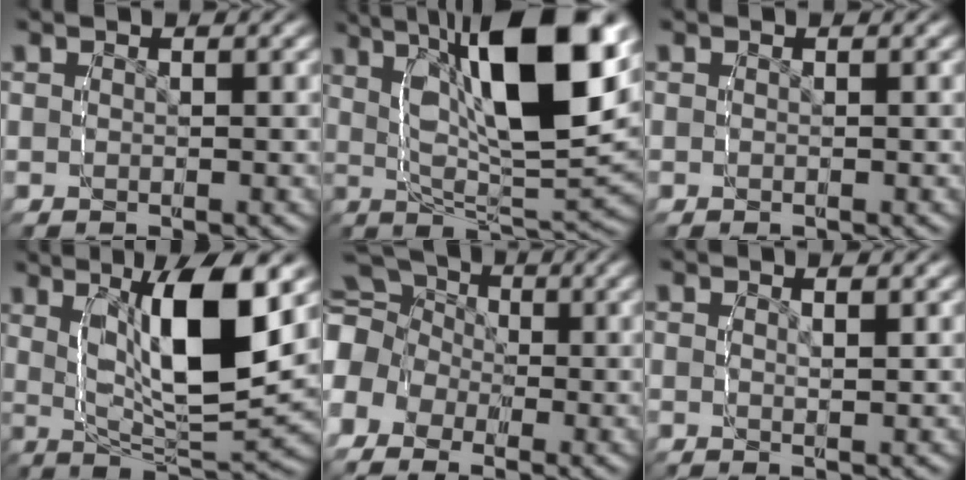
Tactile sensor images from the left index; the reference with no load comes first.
{"total": 13.0, "force": [3.6, 4.5, 11.7], "torque": [-0.184, 0.013, 0.049]}
{"total": 0.0}
{"total": 10.6, "force": [2.3, 4.0, 9.6], "torque": [-0.165, 0.004, 0.034]}
{"total": 10.7, "force": [1.3, 9.4, 5.1], "torque": [-0.109, 0.002, -0.004]}
{"total": 0.6, "force": [0.1, -0.3, 0.6], "torque": [-0.013, -0.006, 0.001]}